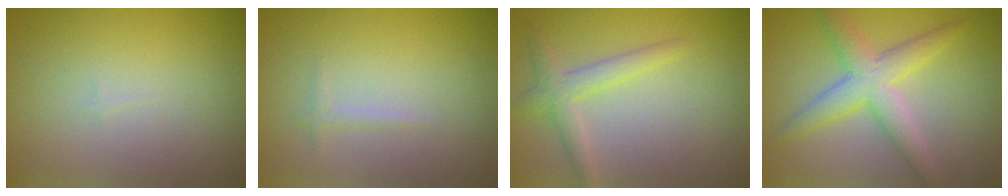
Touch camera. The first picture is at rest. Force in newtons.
{"total": 0.7, "press": 0.7, "slide": 0.1}
{"total": 2.4, "press": 2.4, "slide": 0.1}
{"total": 4.5, "press": 4.5, "slide": 0.1}